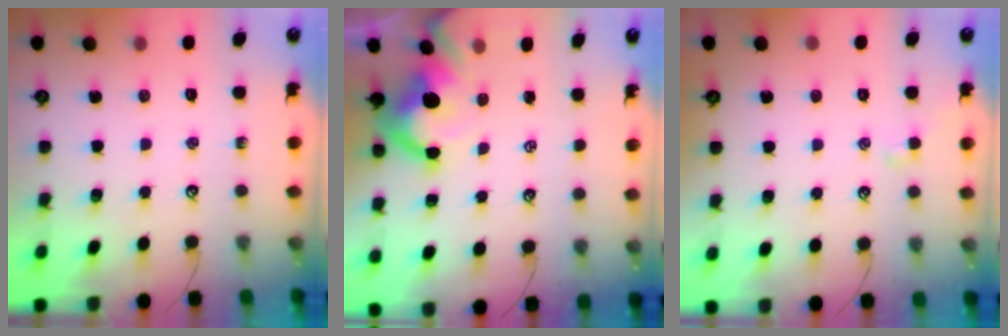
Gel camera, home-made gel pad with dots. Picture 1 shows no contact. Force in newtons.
{"total": 8.3, "press": 8.2, "slide": 1.4}
{"total": 0.6, "press": 0.3, "slide": 0.5}